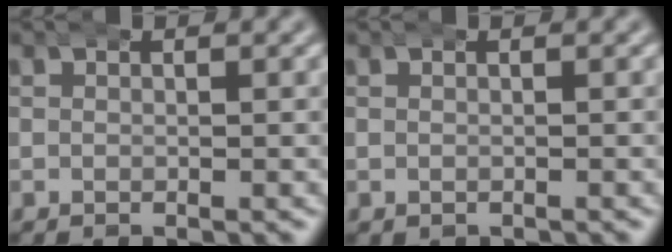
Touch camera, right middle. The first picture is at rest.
{"total": 0.7, "force": [-0.4, 0.5, 0.1], "torque": [-0.007, -0.006, -0.001]}